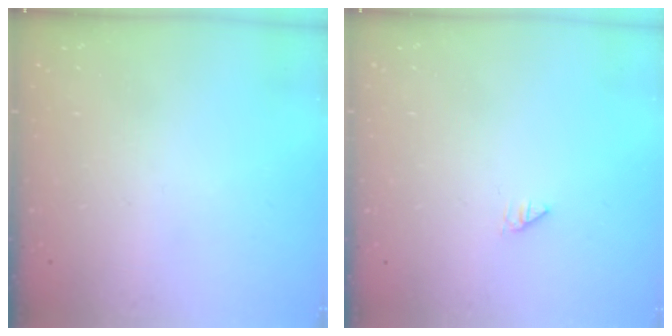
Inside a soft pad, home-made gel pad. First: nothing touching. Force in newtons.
{"total": 0.0}